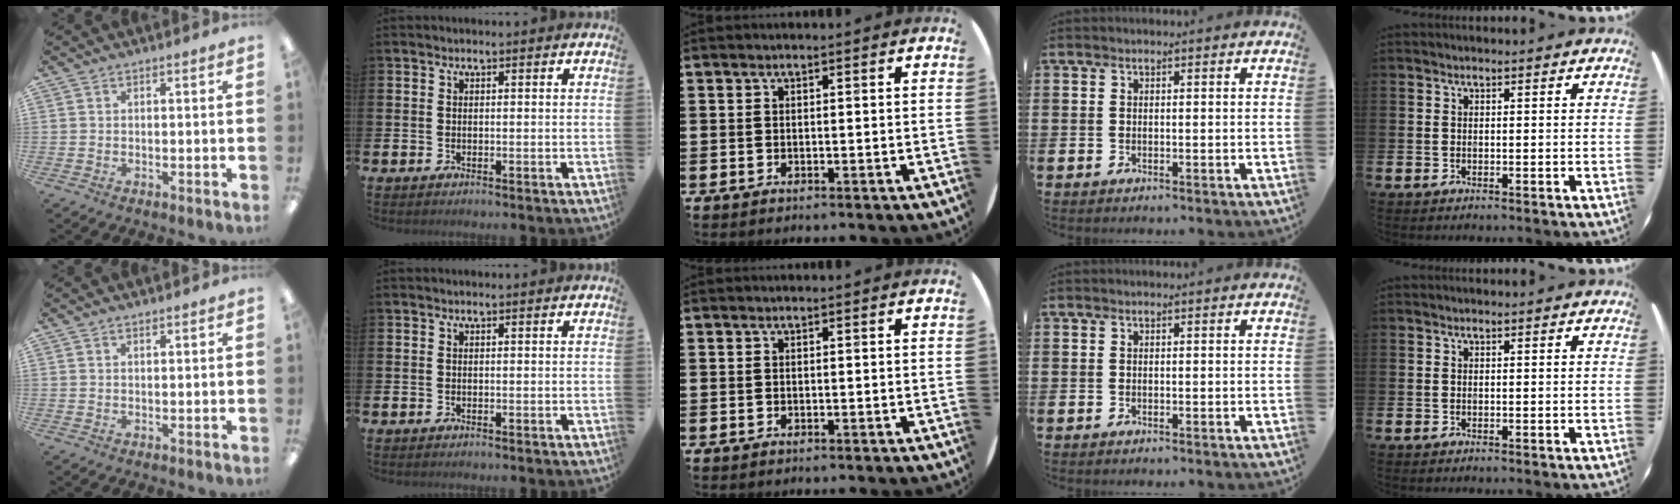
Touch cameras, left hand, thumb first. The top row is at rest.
{"thumb": {"total": 0.7, "force": [0.7, 0.2, -0.1], "torque": [-0.001, -0.001, 0.013]}}